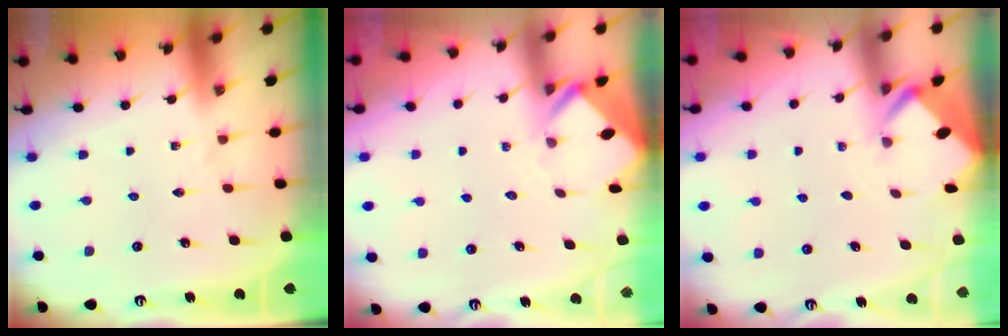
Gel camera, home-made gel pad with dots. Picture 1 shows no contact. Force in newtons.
{"total": 2.7, "press": 2.7, "slide": 0.1}
{"total": 2.2, "press": 2.2, "slide": 0.2}